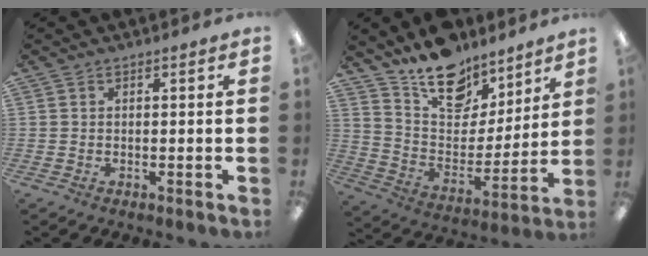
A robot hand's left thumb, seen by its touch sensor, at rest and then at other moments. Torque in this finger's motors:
{"motor_torque": [0.21, 0.19, 1.39, -1.38, 0.11]}